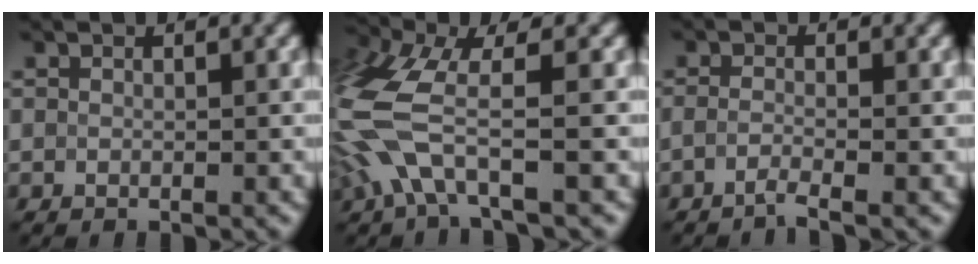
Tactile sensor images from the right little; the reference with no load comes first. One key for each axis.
{"total": 6.5, "fx": -2.5, "fy": 2.0, "fz": 5.7, "tx": -0.151, "ty": 0.002, "tz": -0.052}
{"total": 1.8, "fx": -1.6, "fy": 0.0, "fz": 0.6, "tx": -0.005, "ty": -0.001, "tz": -0.035}